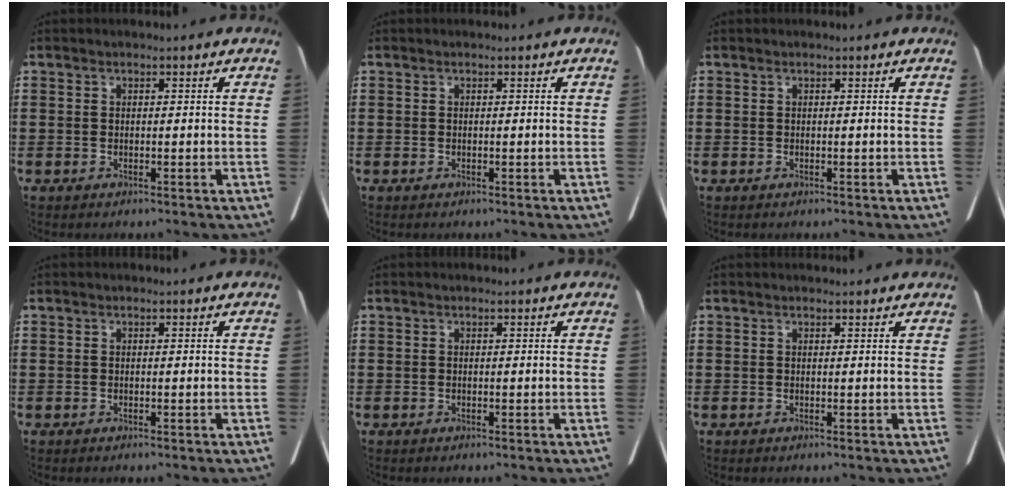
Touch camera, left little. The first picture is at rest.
{"total": 0.0}
{"total": 0.0}
{"total": 0.0}
{"total": 0.0}
{"total": 0.6, "force": [0.6, 0.1, 0.2], "torque": [0.003, -0.002, 0.009]}